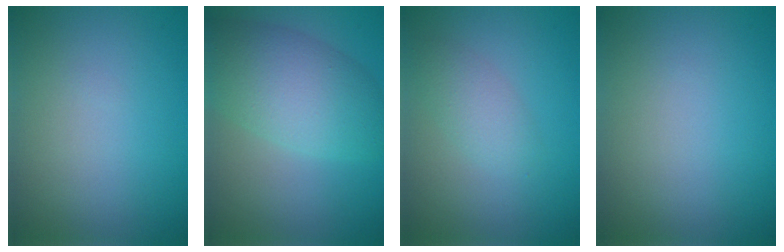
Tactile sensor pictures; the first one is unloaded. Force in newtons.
{"total": 7.0, "press": 7.0, "slide": 0.3}
{"total": 2.2, "press": 2.2, "slide": 0.2}
{"total": 0.0}